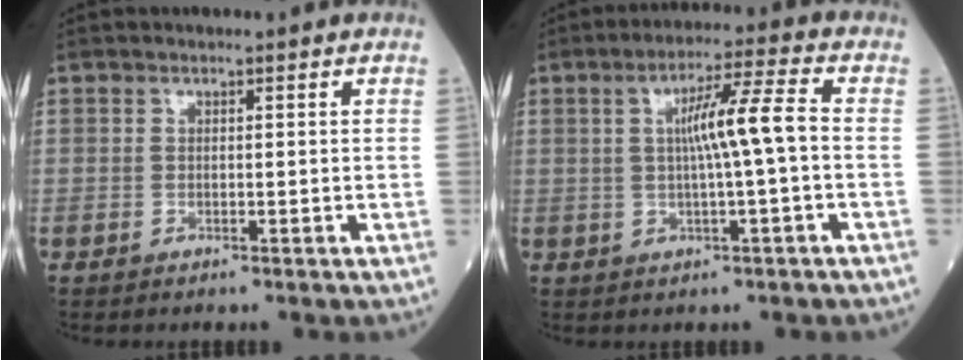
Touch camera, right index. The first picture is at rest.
{"total": 7.5, "force": [0.2, -0.3, 7.5], "torque": [-0.125, 0.012, 0.002]}